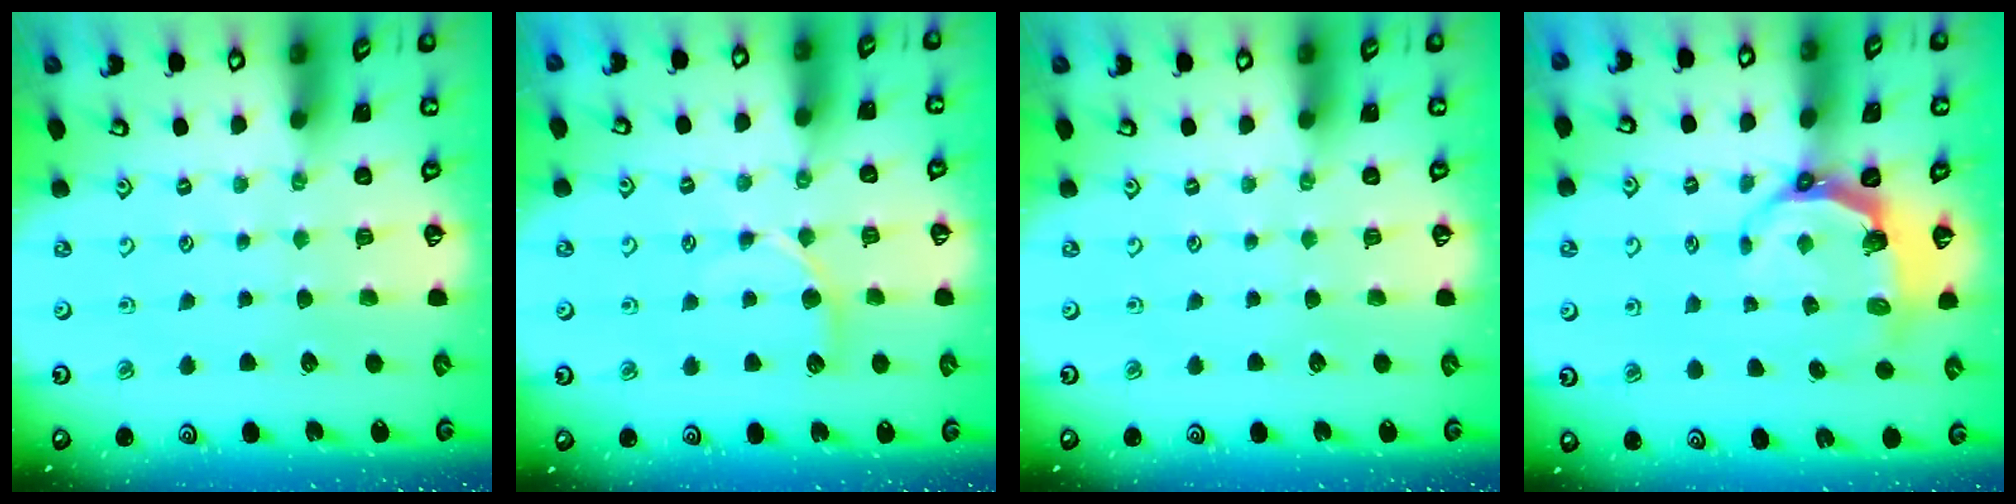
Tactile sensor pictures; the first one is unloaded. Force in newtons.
{"total": 5.6, "press": 5.5, "slide": 0.8}
{"total": 0.0}
{"total": 6.3, "press": 4.8, "slide": 4.1}